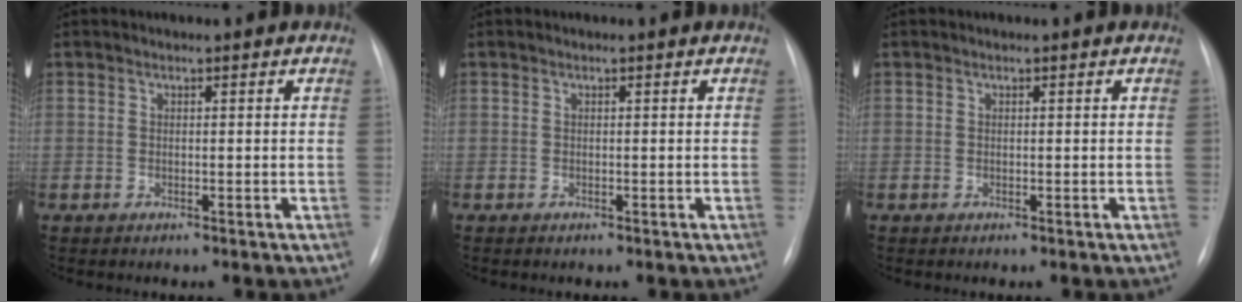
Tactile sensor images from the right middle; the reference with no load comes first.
{"total": 0.0}
{"total": 0.0}